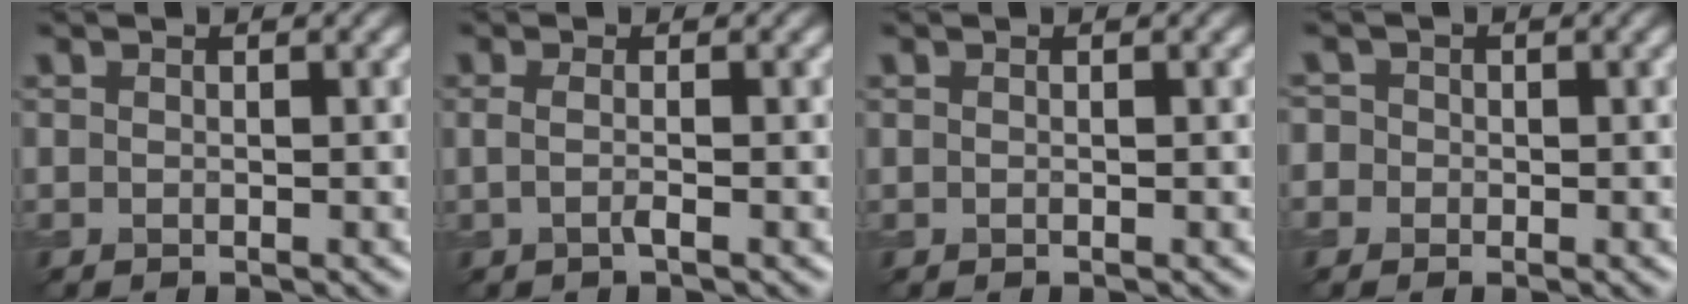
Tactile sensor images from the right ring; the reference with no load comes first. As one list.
[{"total": 1.1, "force": [-0.1, 0.2, 1.1], "torque": [-0.019, 0.000, -0.005]}, {"total": 0.0}, {"total": 1.6, "force": [-0.2, 1.6, 0.3], "torque": [0.006, 0.016, -0.023]}]